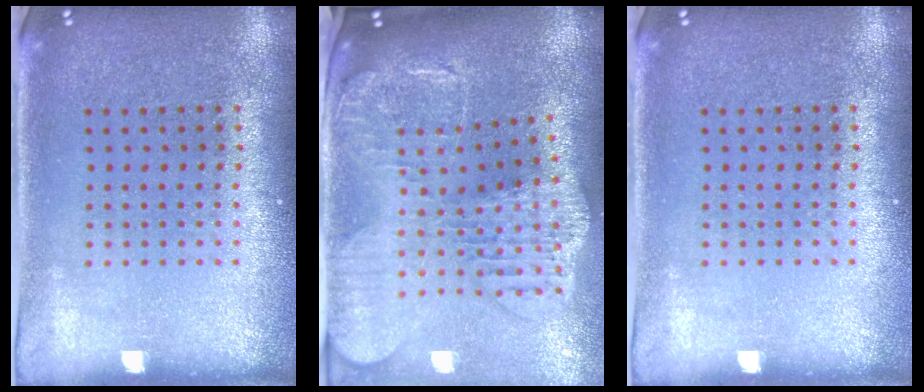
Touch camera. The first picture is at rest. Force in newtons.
{"total": 3.0, "press": 2.5, "slide": 1.6}
{"total": 0.0}